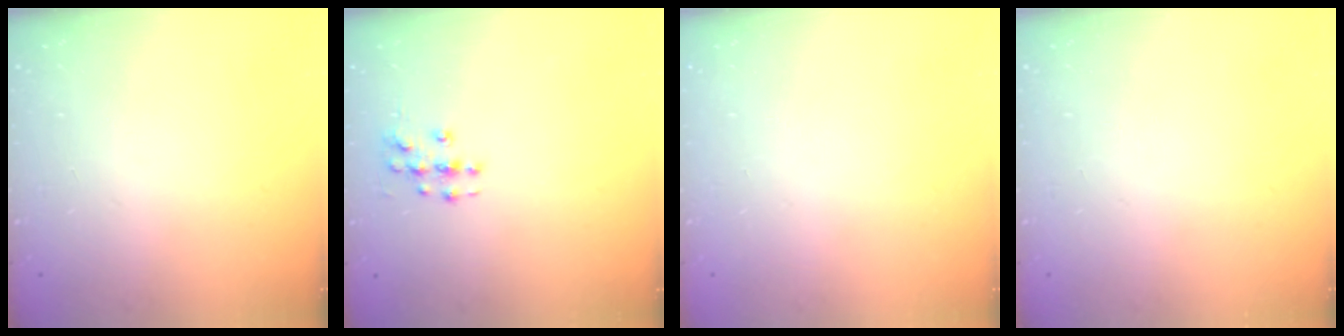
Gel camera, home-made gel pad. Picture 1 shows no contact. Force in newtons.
{"total": 3.7, "press": 3.7, "slide": 0.1}
{"total": 0.0}
{"total": 0.0}